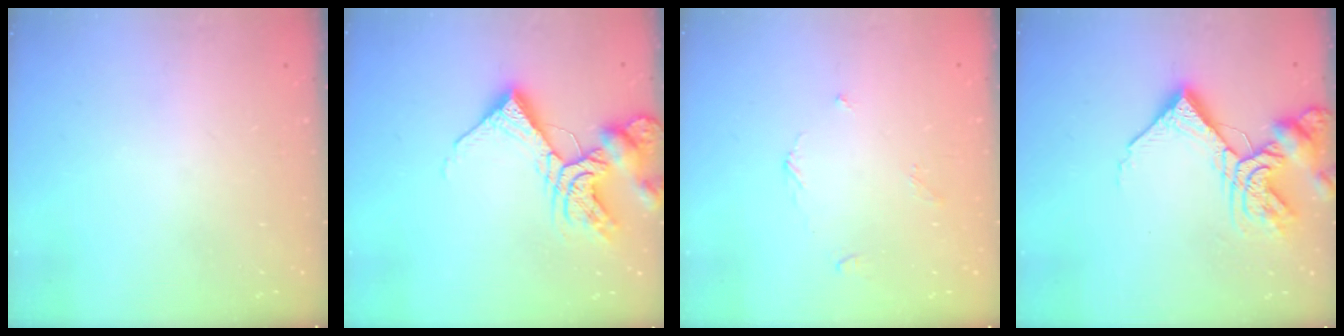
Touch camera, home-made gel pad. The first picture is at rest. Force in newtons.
{"total": 14.3, "press": 14.2, "slide": 1.7}
{"total": 3.7, "press": 3.6, "slide": 0.4}
{"total": 13.0, "press": 12.9, "slide": 1.6}